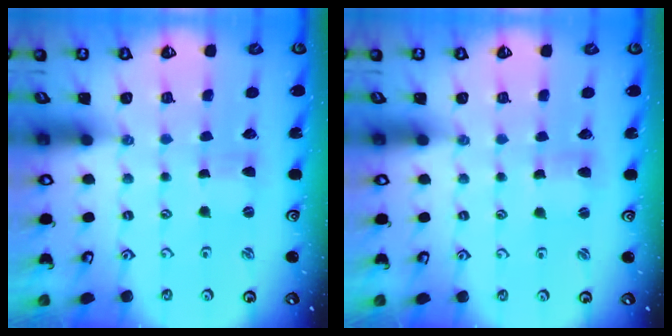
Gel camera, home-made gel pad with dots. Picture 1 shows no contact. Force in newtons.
{"total": 2.2, "press": 2.2, "slide": 0.3}